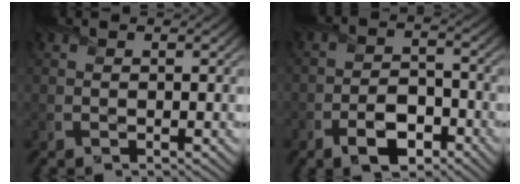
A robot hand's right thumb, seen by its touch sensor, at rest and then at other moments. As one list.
[{"total": 6.0, "force": [-3.7, 3.0, 3.7], "torque": [-0.060, 0.000, -0.072]}]